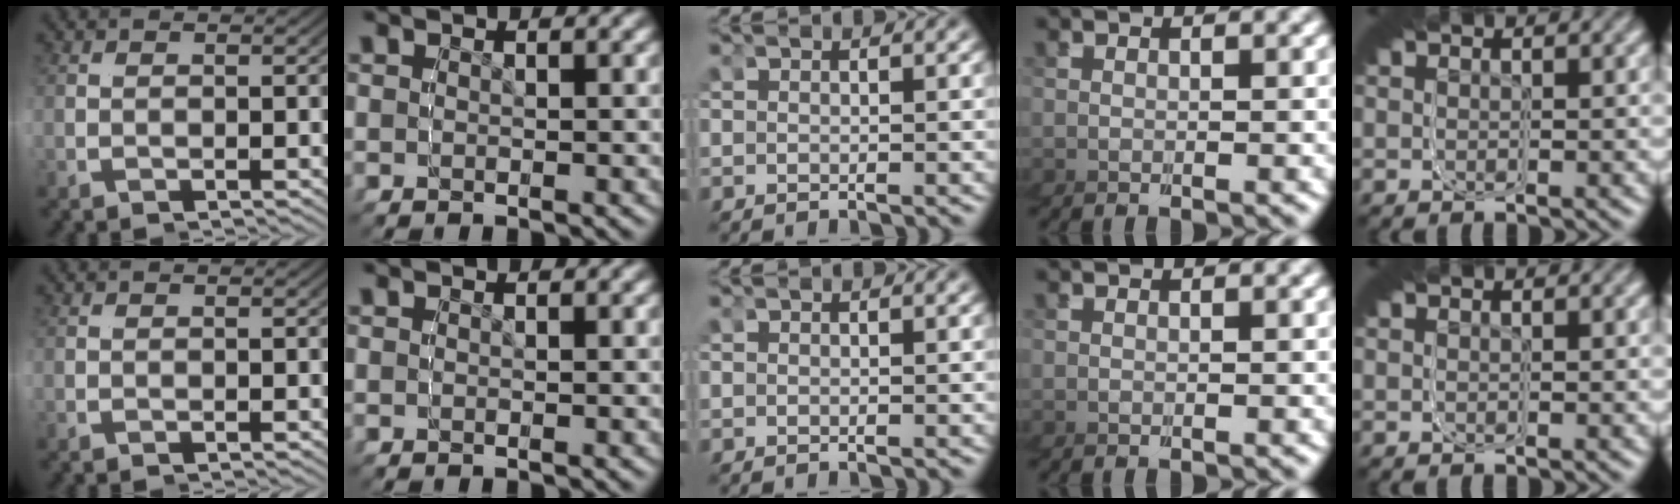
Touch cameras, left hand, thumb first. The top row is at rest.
{"middle": {"total": 0.5, "force": [-0.3, 0.2, -0.4], "torque": [0.002, -0.002, -0.006]}}